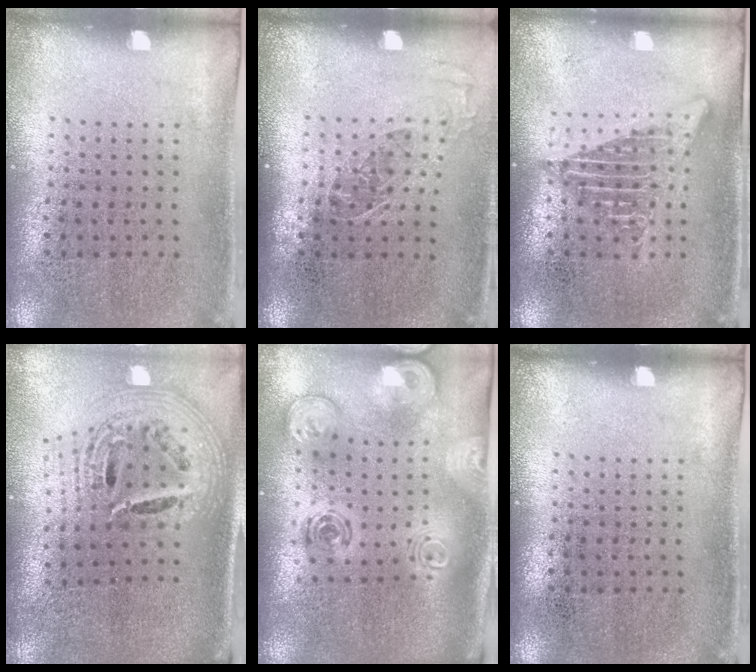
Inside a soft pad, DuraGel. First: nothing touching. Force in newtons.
{"total": 1.1, "press": 1.0, "slide": 0.5}
{"total": 2.6, "press": 2.6, "slide": 0.3}
{"total": 2.6, "press": 1.9, "slide": 1.8}
{"total": 2.6, "press": 1.9, "slide": 1.8}
{"total": 0.0}